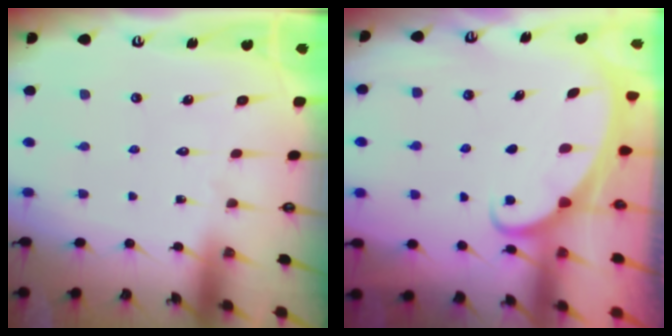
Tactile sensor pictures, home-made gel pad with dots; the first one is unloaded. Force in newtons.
{"total": 1.9, "press": 1.9, "slide": 0.3}